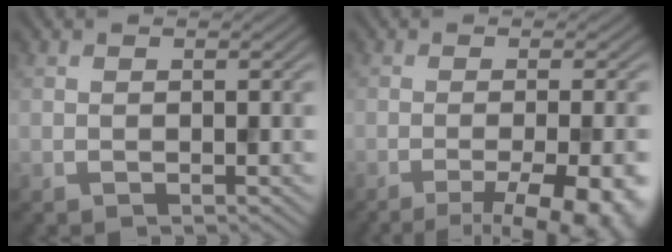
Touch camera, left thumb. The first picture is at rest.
{"total": 10.5, "force": [-5.2, 2.8, 8.7], "torque": [-0.110, -0.005, -0.061]}